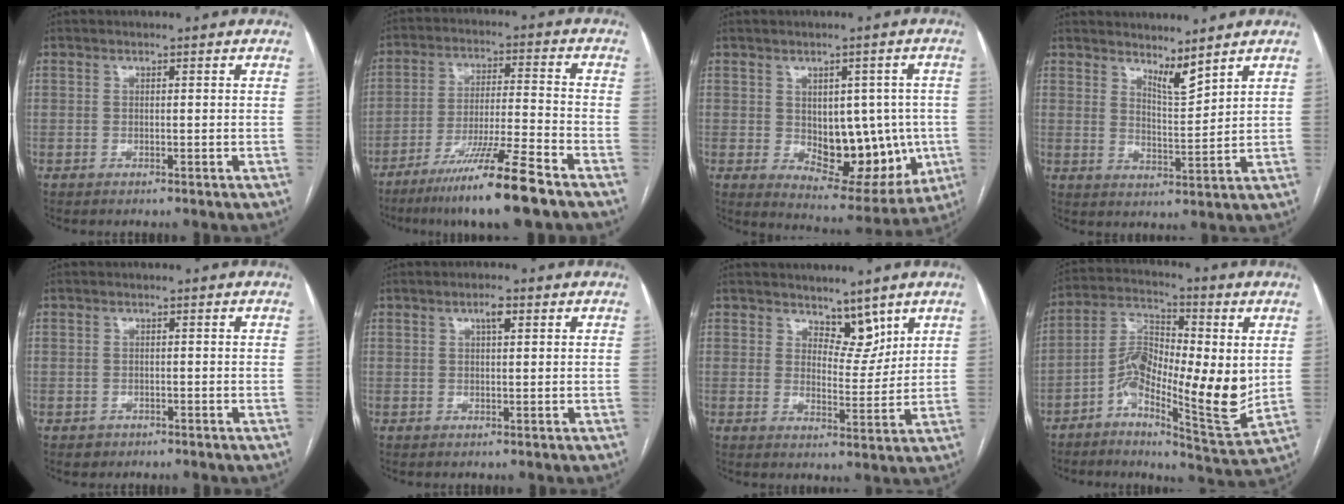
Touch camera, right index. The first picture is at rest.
{"total": 12.8, "force": [-8.8, -0.6, 9.2], "torque": [-0.164, -0.032, -0.156]}
{"total": 14.0, "force": [-1.1, 7.7, 11.6], "torque": [-0.146, 0.005, 0.013]}
{"total": 4.1, "force": [3.7, 0.2, 1.9], "torque": [-0.035, -0.019, 0.074]}
{"total": 1.3, "force": [-0.8, 1.1, -0.1], "torque": [-0.001, 0.004, -0.009]}
{"total": 2.0, "force": [0.9, 0.5, 1.7], "torque": [-0.030, 0.004, 0.016]}
{"total": 4.8, "force": [3.7, 2.4, 1.8], "torque": [-0.015, -0.007, 0.066]}
{"total": 14.5, "force": [-1.5, 4.8, 13.6], "torque": [-0.249, 0.010, -0.032]}